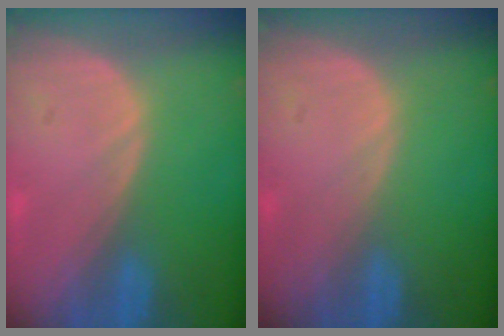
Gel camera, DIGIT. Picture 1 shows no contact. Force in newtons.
{"total": 0.0}